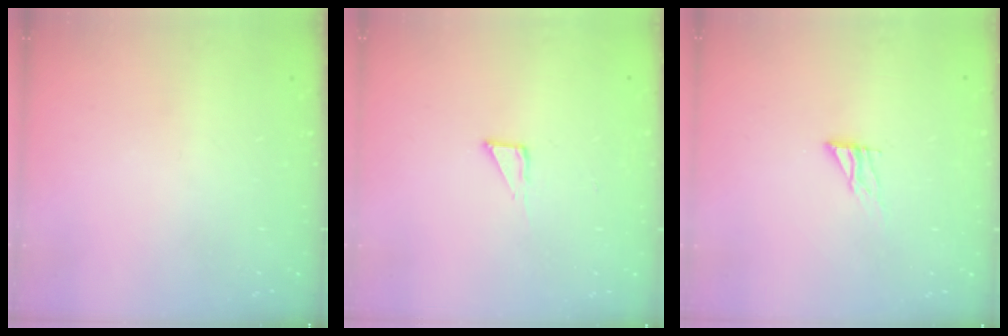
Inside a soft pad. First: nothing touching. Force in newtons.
{"total": 3.4, "press": 3.4, "slide": 0.3}
{"total": 6.3, "press": 6.3, "slide": 0.6}